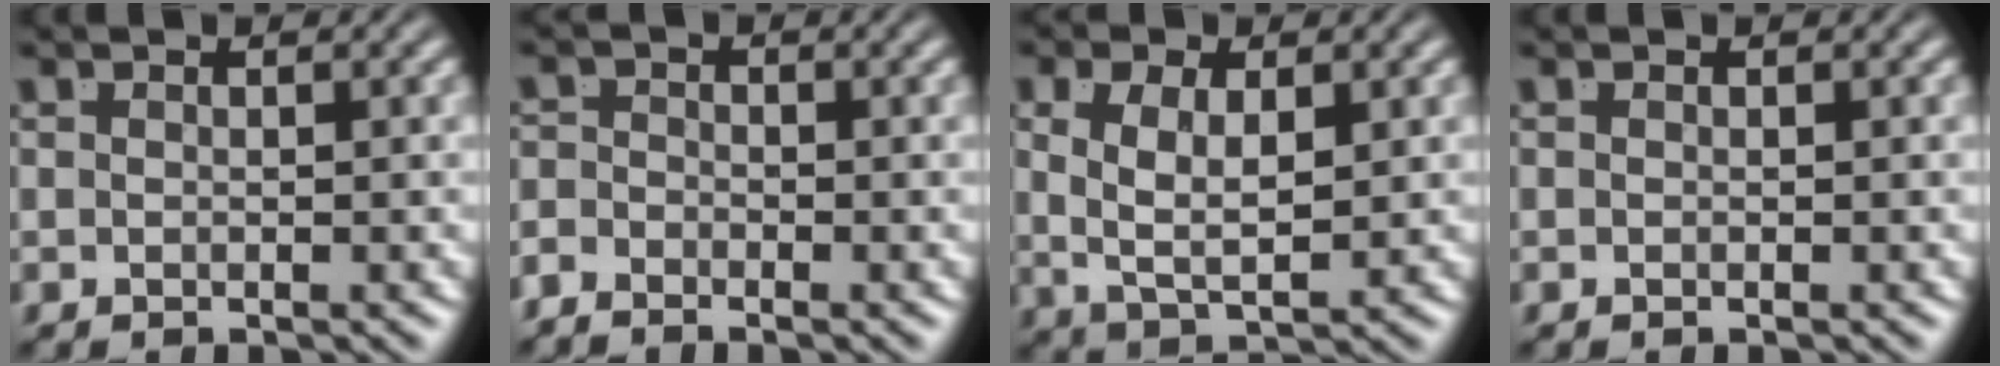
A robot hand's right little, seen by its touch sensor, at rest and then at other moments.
{"total": 1.6, "force": [-1.6, 0.2, 0.1], "torque": [0.000, -0.015, -0.026]}
{"total": 5.2, "force": [0.3, 3.3, 4.0], "torque": [-0.087, -0.016, 0.013]}
{"total": 0.0}